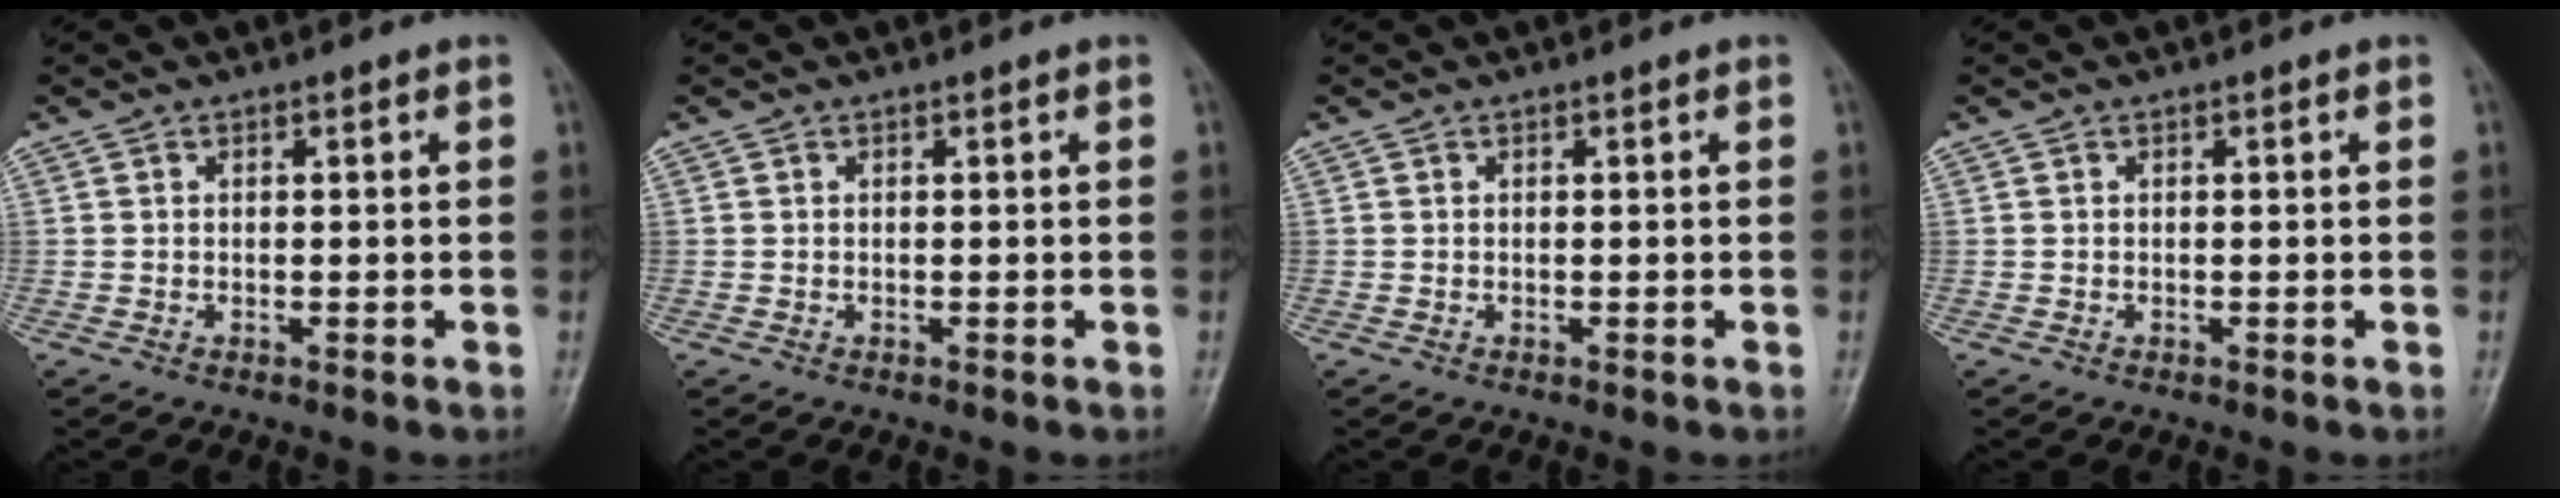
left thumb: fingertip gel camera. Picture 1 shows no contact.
{"total": 0.0}
{"total": 0.0}
{"total": 0.0}